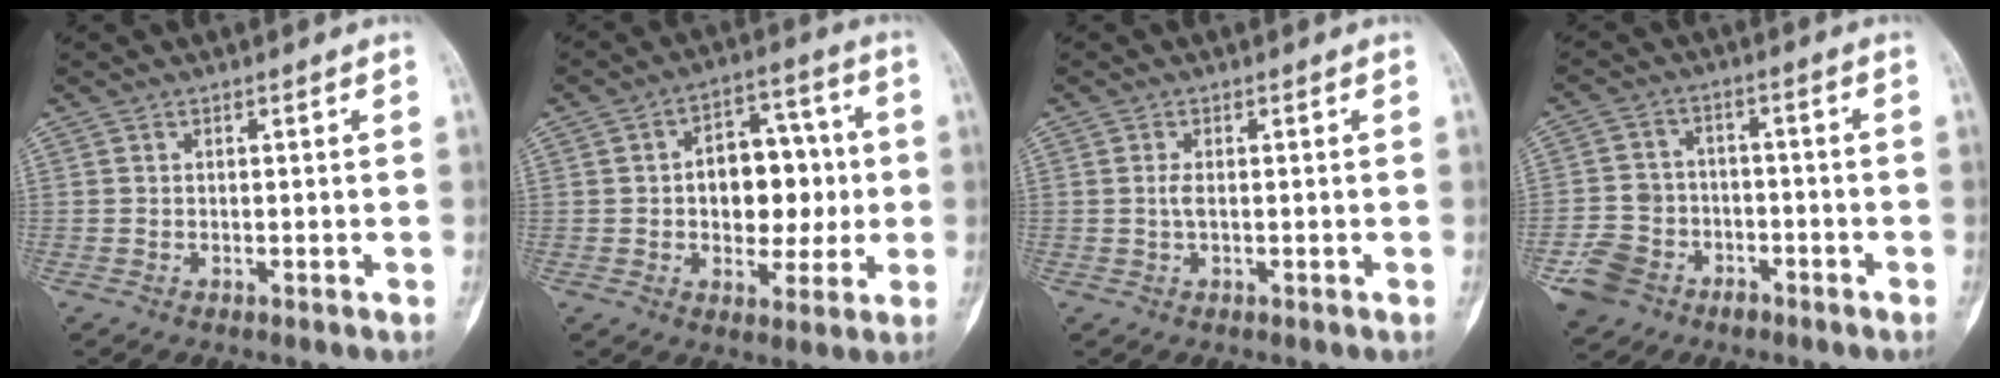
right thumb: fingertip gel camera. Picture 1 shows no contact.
{"total": 13.7, "force": [0.2, 9.0, 10.3], "torque": [-0.099, 0.026, 0.007]}
{"total": 1.3, "force": [0.0, 0.5, 1.2], "torque": [-0.027, -0.001, 0.002]}
{"total": 9.8, "force": [-4.8, 7.6, 3.8], "torque": [-0.061, 0.031, -0.082]}